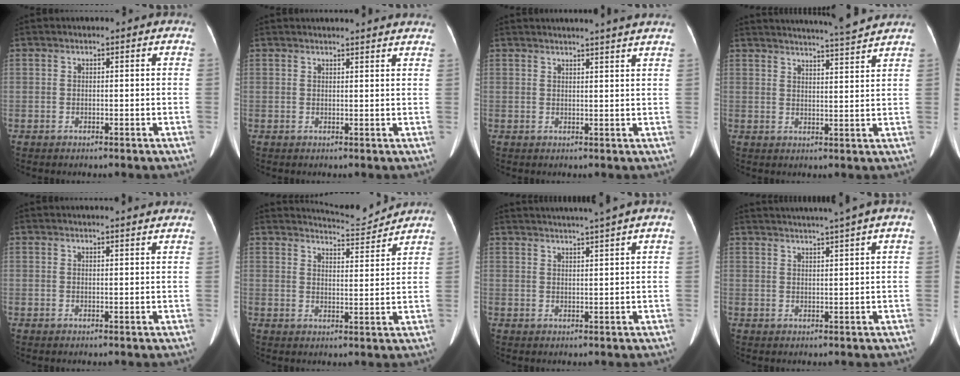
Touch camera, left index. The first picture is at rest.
{"total": 9.2, "force": [8.8, 0.3, 2.7], "torque": [-0.030, 0.016, 0.083]}
{"total": 8.5, "force": [7.7, -1.2, 3.3], "torque": [-0.040, 0.007, 0.075]}
{"total": 10.5, "force": [9.8, -1.6, 3.2], "torque": [-0.055, -0.013, 0.131]}
{"total": 4.7, "force": [4.4, -0.4, 1.6], "torque": [-0.022, 0.011, 0.042]}
{"total": 6.2, "force": [6.1, -0.9, -0.4], "torque": [-0.010, -0.011, 0.095]}
{"total": 8.5, "force": [7.4, -2.0, 3.7], "torque": [-0.053, 0.005, 0.097]}
{"total": 8.7, "force": [7.2, -2.0, 4.4], "torque": [-0.065, 0.008, 0.094]}